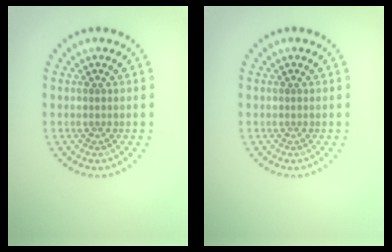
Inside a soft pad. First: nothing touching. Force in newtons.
{"total": 0.0}